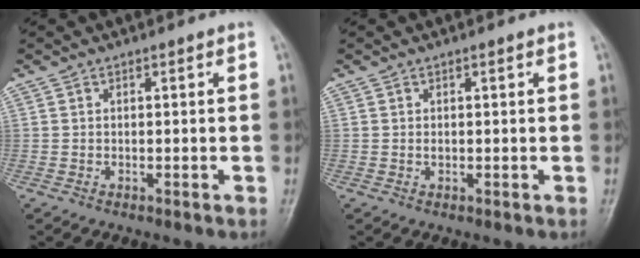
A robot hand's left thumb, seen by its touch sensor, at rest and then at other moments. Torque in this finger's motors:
{"motor_torque": [0.12, -0.01, 0.40, 0.19, -0.03]}